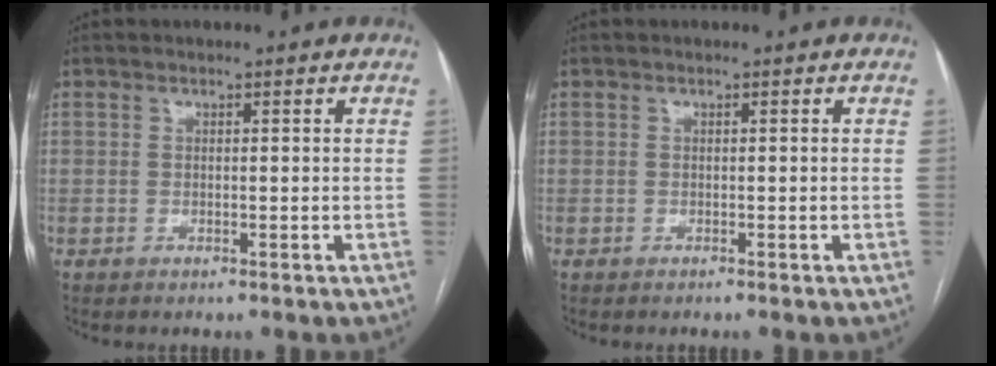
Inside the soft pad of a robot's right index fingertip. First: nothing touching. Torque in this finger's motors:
{"motor_torque": [-0.06, -0.02, -0.04, 0.00]}